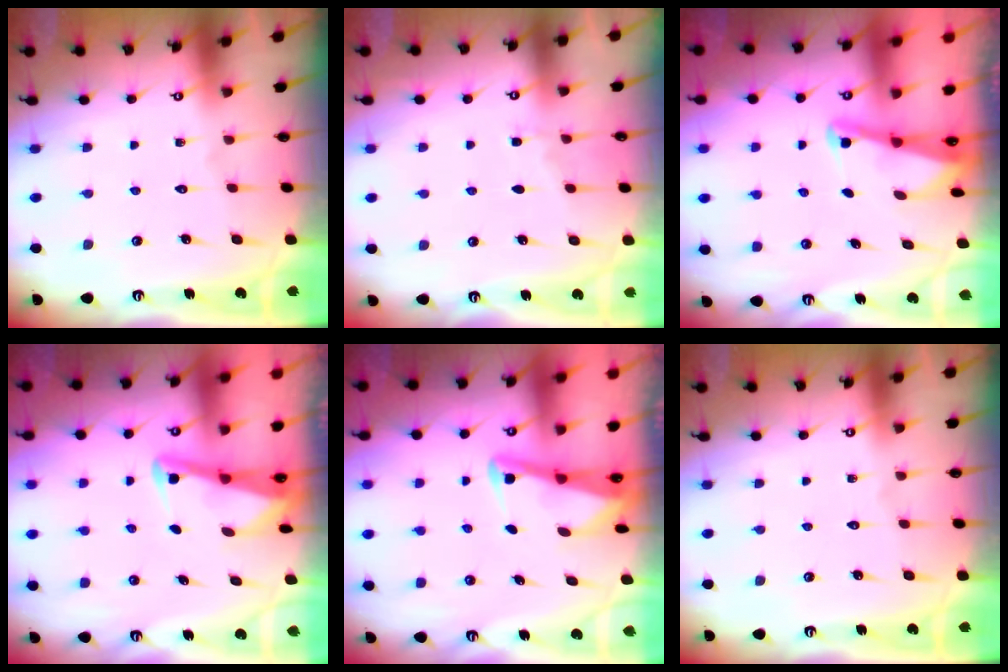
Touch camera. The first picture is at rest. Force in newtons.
{"total": 4.3, "press": 4.3, "slide": 0.4}
{"total": 2.2, "press": 2.2, "slide": 0.3}
{"total": 2.8, "press": 2.8, "slide": 0.4}
{"total": 2.8, "press": 2.8, "slide": 0.4}
{"total": 0.0}